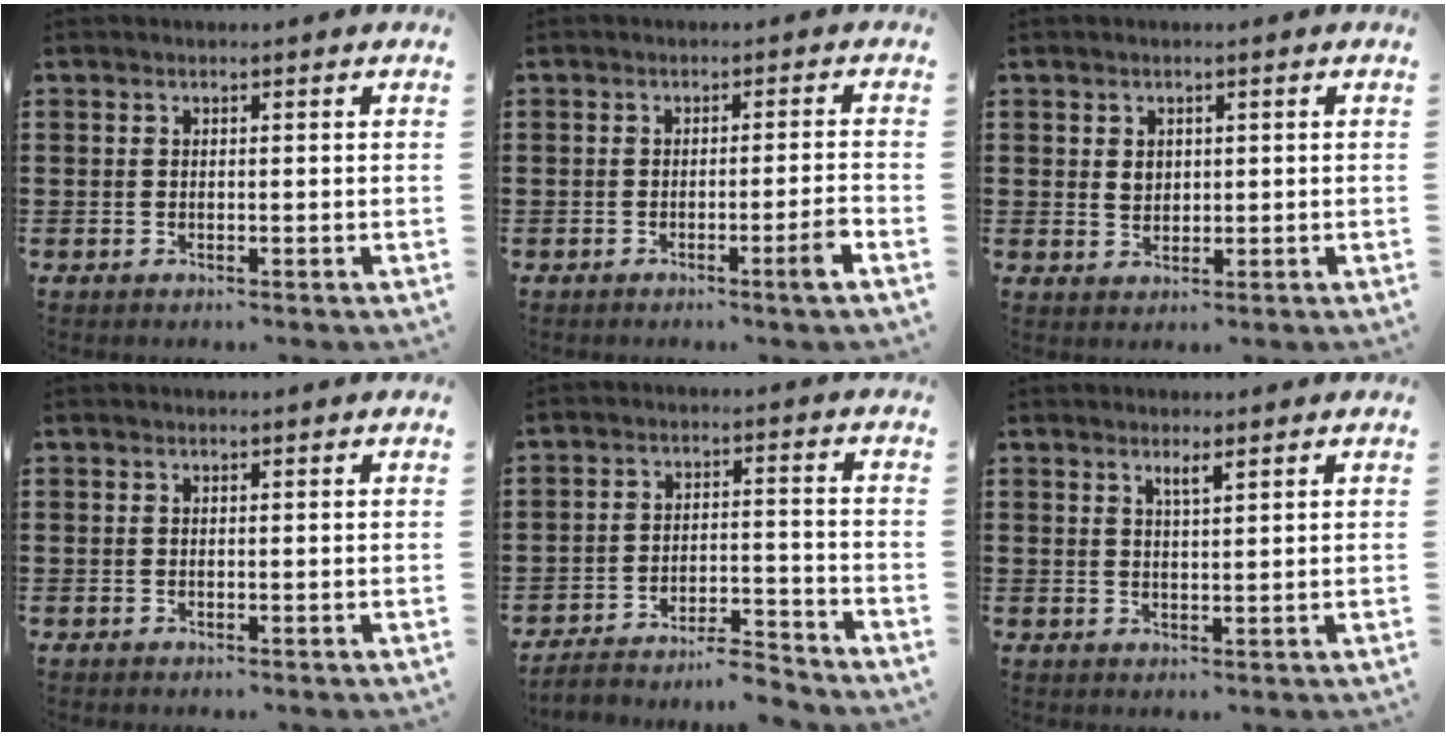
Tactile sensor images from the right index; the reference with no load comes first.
{"total": 3.8, "force": [-1.7, -0.5, 3.4], "torque": [-0.053, -0.014, -0.030]}
{"total": 1.9, "force": [0.4, 1.5, 1.2], "torque": [-0.028, 0.005, 0.007]}
{"total": 0.0}
{"total": 5.8, "force": [-5.6, 0.7, 1.4], "torque": [-0.022, 0.008, -0.108]}
{"total": 1.7, "force": [1.1, 0.2, 1.3], "torque": [-0.018, -0.001, 0.017]}